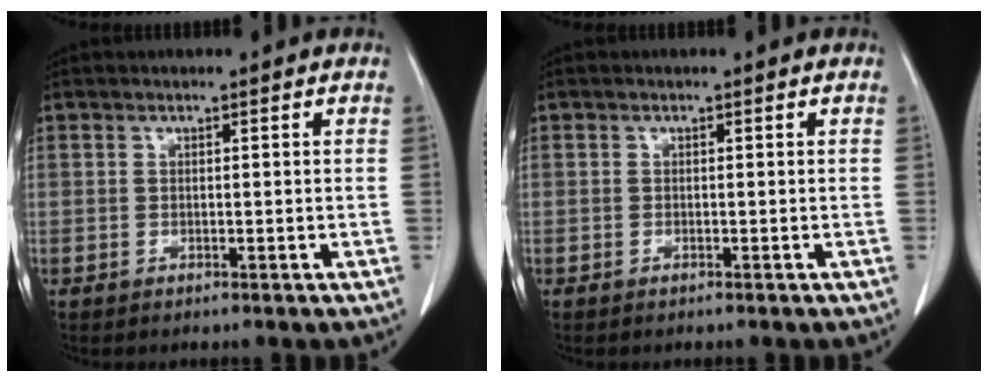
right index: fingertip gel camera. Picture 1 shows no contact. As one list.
[{"total": 0.0}]